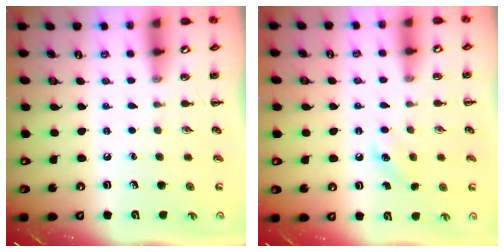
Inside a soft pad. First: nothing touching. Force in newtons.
{"total": 6.3, "press": 6.1, "slide": 1.7}